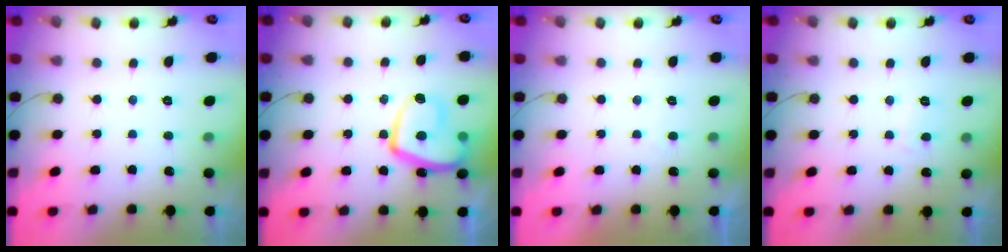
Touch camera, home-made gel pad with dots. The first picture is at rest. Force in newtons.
{"total": 15.8, "press": 15.7, "slide": 1.9}
{"total": 0.9, "press": 0.7, "slide": 0.6}
{"total": 2.7, "press": 2.6, "slide": 0.8}